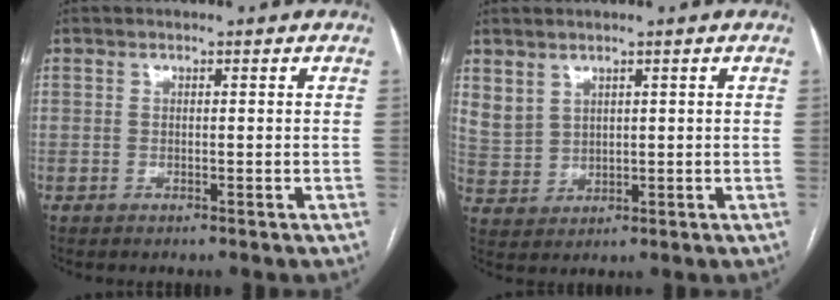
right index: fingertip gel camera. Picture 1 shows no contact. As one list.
[{"total": 4.5, "force": [3.0, 3.2, 1.2], "torque": [-0.028, 0.003, 0.076]}]